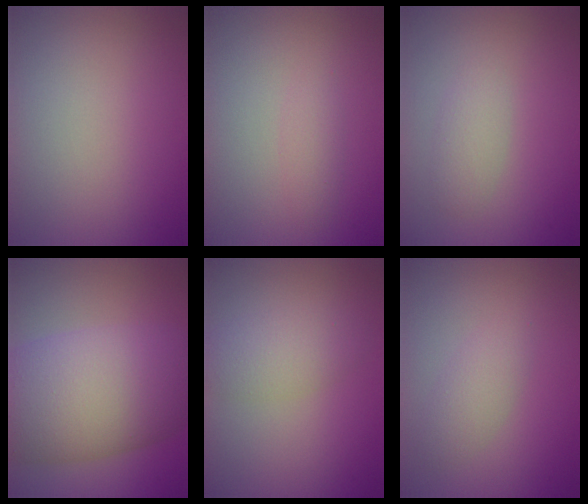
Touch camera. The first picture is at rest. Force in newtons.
{"total": 1.1, "press": 1.1, "slide": 0.0}
{"total": 1.7, "press": 1.7, "slide": 0.2}
{"total": 12.2, "press": 12.1, "slide": 0.4}
{"total": 2.8, "press": 2.8, "slide": 0.1}
{"total": 2.0, "press": 1.9, "slide": 0.1}